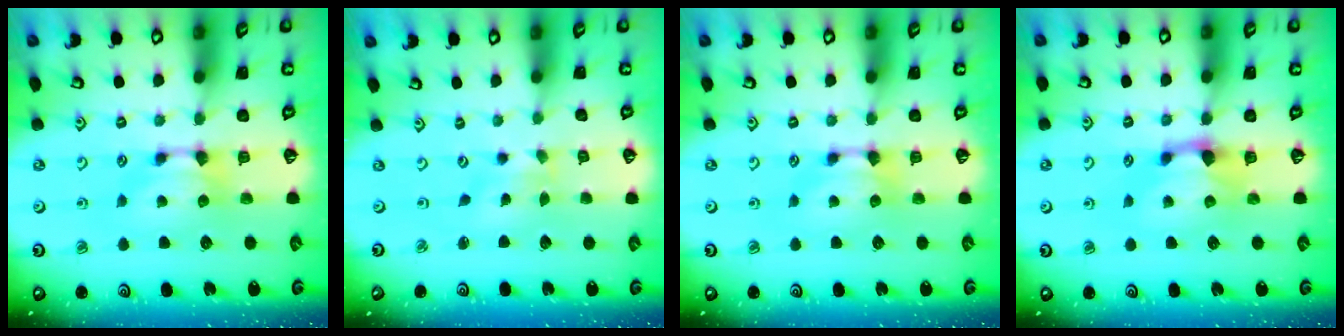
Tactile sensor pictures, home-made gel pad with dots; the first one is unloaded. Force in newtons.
{"total": 2.8, "press": 2.6, "slide": 1.0}
{"total": 0.0}
{"total": 1.2, "press": 0.2, "slide": 1.2}